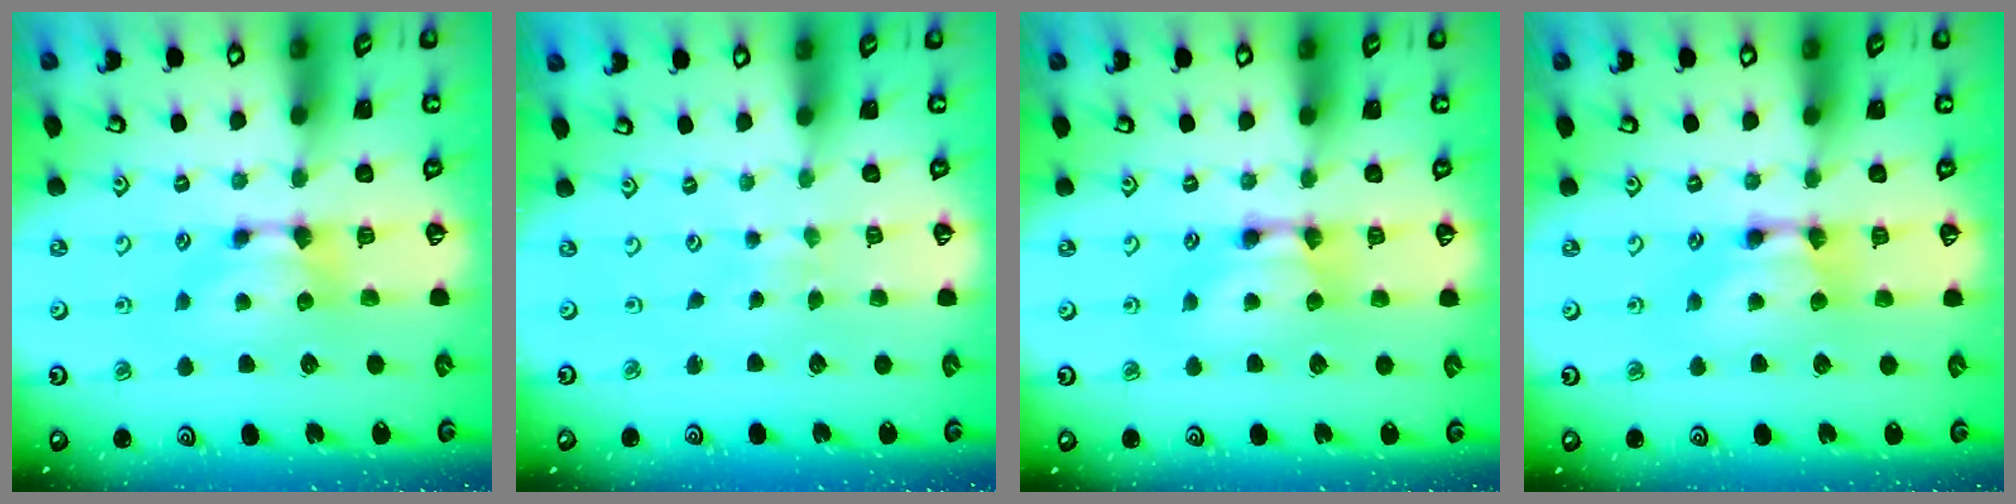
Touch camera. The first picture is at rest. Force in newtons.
{"total": 4.2, "press": 4.2, "slide": 0.1}
{"total": 1.9, "press": 1.9, "slide": 0.1}
{"total": 2.0, "press": 2.0, "slide": 0.1}